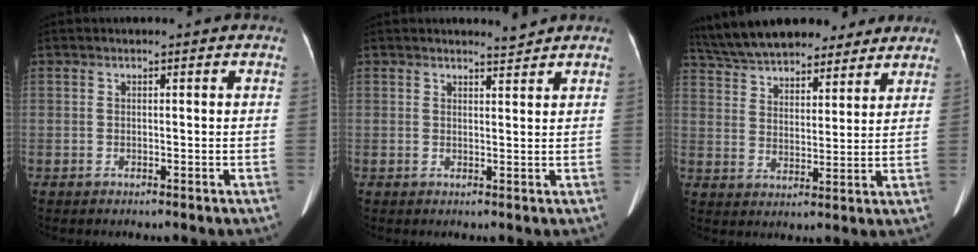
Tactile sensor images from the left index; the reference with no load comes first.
{"total": 1.2, "force": [1.1, -0.4, -0.2], "torque": [-0.001, -0.021, 0.021]}
{"total": 20.9, "force": [17.8, 6.6, 8.9], "torque": [-0.168, 0.034, 0.272]}